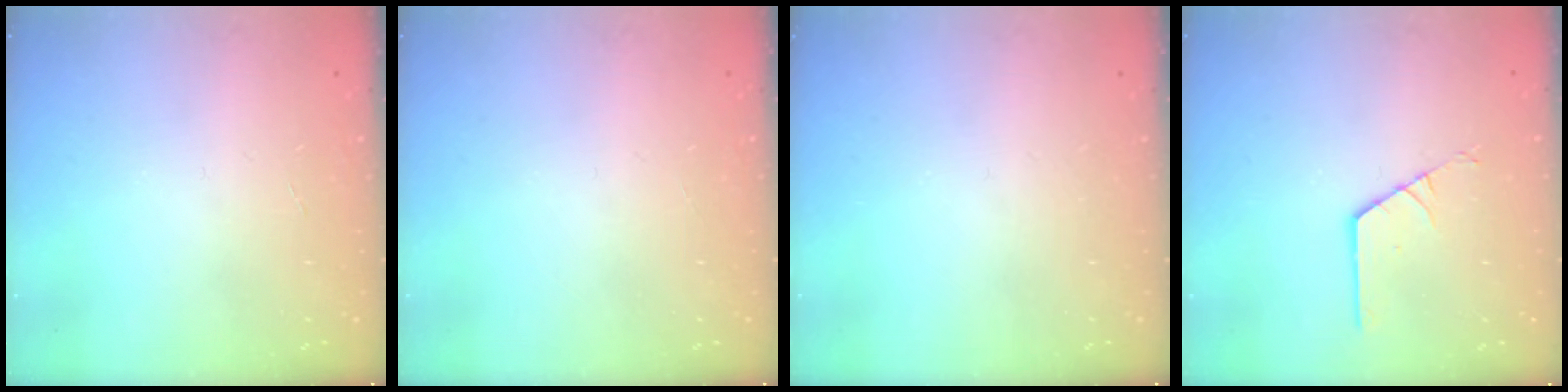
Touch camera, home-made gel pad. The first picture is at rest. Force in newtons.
{"total": 0.0}
{"total": 0.0}
{"total": 1.8, "press": 1.8, "slide": 0.2}